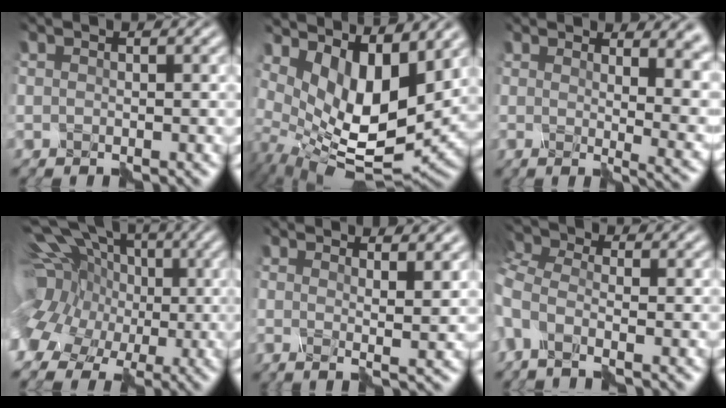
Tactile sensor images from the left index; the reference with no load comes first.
{"total": 9.1, "force": [2.9, 4.4, 7.5], "torque": [-0.134, -0.028, 0.060]}
{"total": 10.7, "force": [3.6, 4.6, 9.0], "torque": [-0.059, 0.010, 0.051]}
{"total": 18.5, "force": [-2.3, 15.3, 10.2], "torque": [-0.215, 0.018, -0.060]}
{"total": 3.7, "force": [2.4, 0.9, 2.6], "torque": [-0.027, 0.011, 0.014]}
{"total": 4.1, "force": [-1.3, 2.0, 3.3], "torque": [-0.078, 0.002, -0.030]}